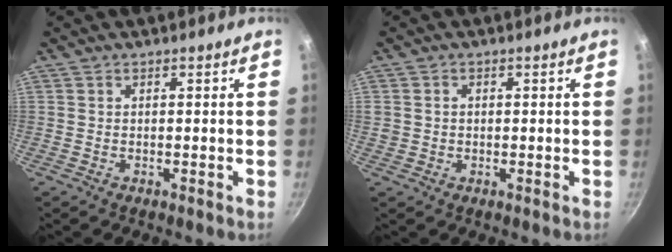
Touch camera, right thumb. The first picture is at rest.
{"total": 1.7, "force": [0.1, 1.5, 0.6], "torque": [-0.008, 0.005, 0.006]}